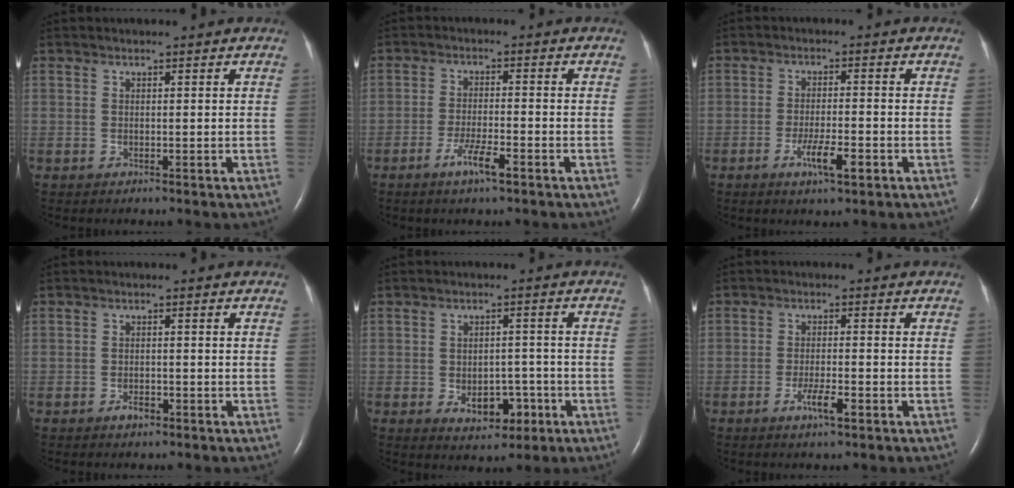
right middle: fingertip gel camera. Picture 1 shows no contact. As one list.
[{"total": 4.4, "force": [-2.6, 0.4, 3.5], "torque": [-0.072, -0.004, -0.049]}, {"total": 4.8, "force": [-2.3, 0.7, 4.1], "torque": [-0.078, -0.003, -0.038]}, {"total": 1.5, "force": [-1.1, 0.7, 0.9], "torque": [-0.016, 0.001, -0.016]}, {"total": 5.6, "force": [-2.2, 3.5, 3.8], "torque": [-0.048, 0.007, -0.021]}, {"total": 3.5, "force": [-1.8, 0.4, 2.9], "torque": [-0.056, -0.002, -0.032]}]